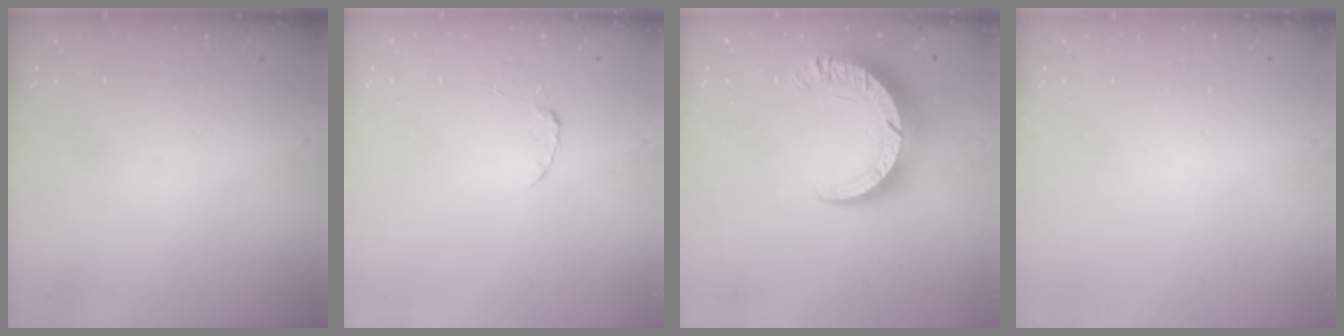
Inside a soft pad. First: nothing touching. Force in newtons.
{"total": 2.2, "press": 2.2, "slide": 0.3}
{"total": 11.5, "press": 11.5, "slide": 1.0}
{"total": 0.0}